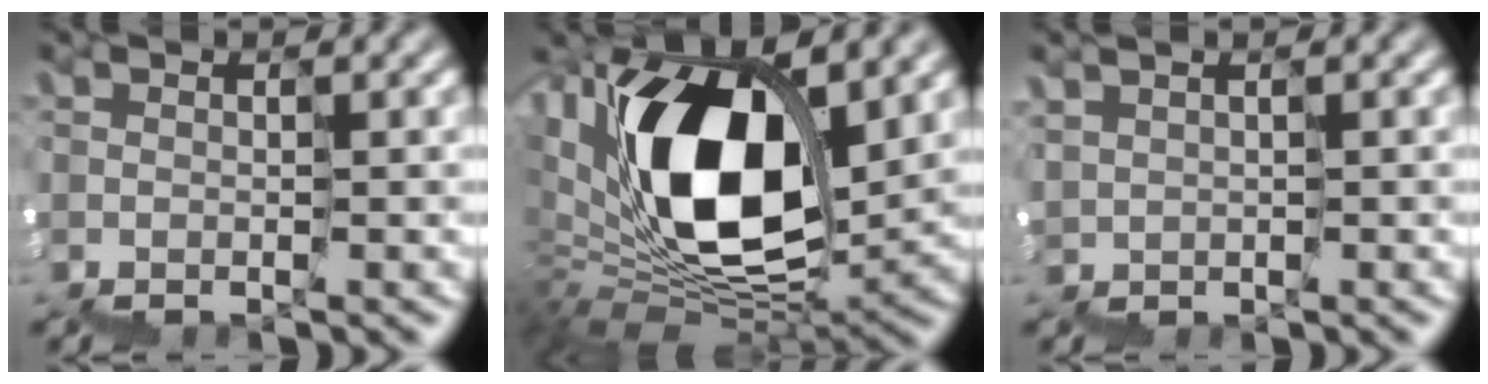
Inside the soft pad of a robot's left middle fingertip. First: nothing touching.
{"total": 13.2, "force": [4.1, 5.8, 11.1], "torque": [-0.198, 0.010, 0.076]}
{"total": 1.2, "force": [0.8, 0.7, 0.6], "torque": [-0.003, -0.001, 0.017]}